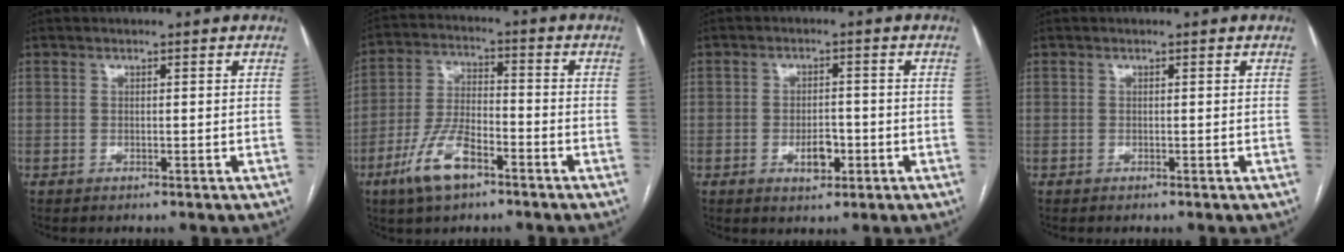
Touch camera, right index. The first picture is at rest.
{"total": 9.7, "force": [-5.4, 3.5, 7.2], "torque": [-0.158, 0.001, -0.099]}
{"total": 4.2, "force": [-1.5, 2.1, 3.3], "torque": [-0.053, 0.002, -0.018]}
{"total": 0.0}